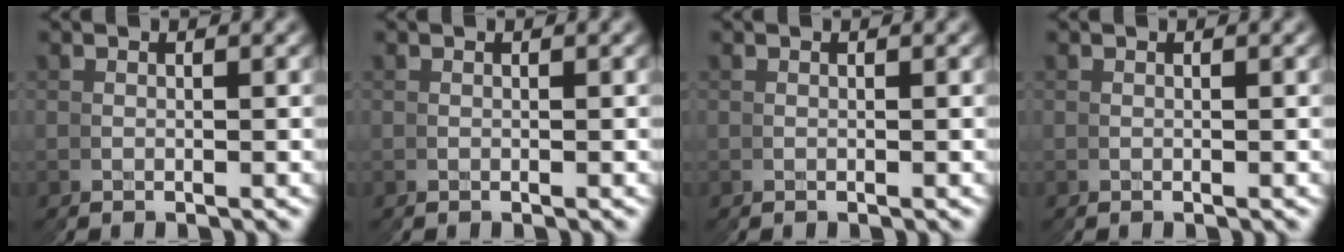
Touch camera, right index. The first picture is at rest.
{"total": 0.0}
{"total": 0.0}
{"total": 0.0}